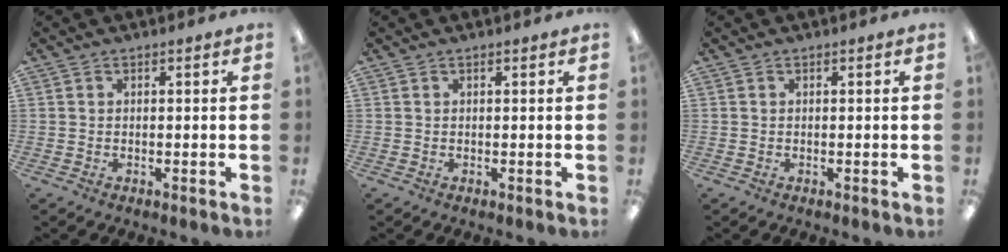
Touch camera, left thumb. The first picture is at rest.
{"total": 0.0}
{"total": 0.0}